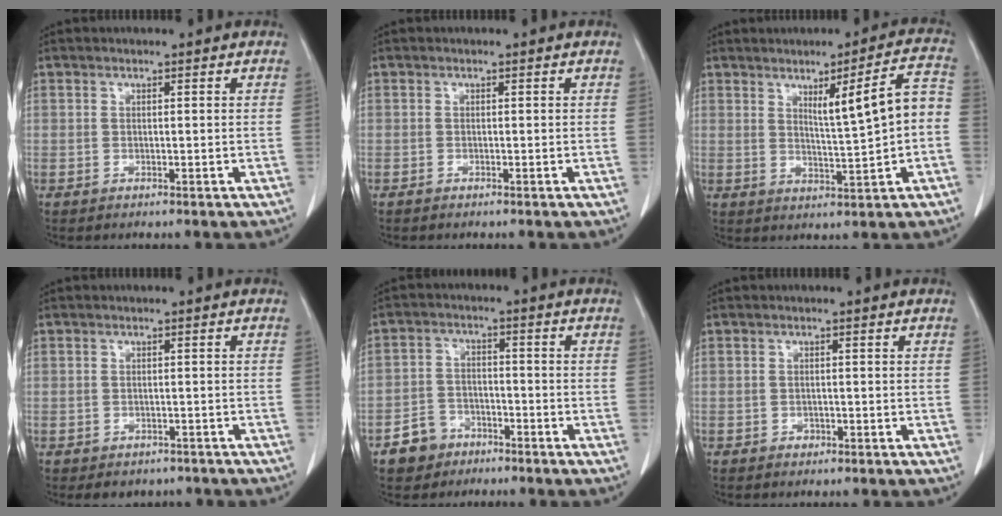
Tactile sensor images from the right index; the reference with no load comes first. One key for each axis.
{"total": 0.0}
{"total": 8.3, "fx": 0.6, "fy": 0.1, "fz": 8.3, "tx": -0.118, "ty": 0.013, "tz": 0.016}
{"total": 4.1, "fx": -3.2, "fy": 2.4, "fz": 0.5, "tx": -0.003, "ty": 0.009, "tz": -0.038}
{"total": 5.4, "fx": -3.4, "fy": 4.2, "fz": 0.7, "tx": -0.012, "ty": 0.013, "tz": -0.054}
{"total": 0.7, "fx": -0.3, "fy": 0.7, "fz": 0.2, "tx": -0.006, "ty": 0.003, "tz": 0.000}